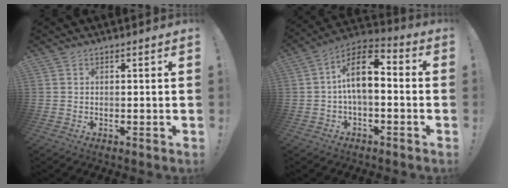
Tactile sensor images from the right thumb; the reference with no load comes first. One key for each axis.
{"total": 12.1, "fx": 1.0, "fy": 6.0, "fz": 10.5, "tx": -0.176, "ty": 0.006, "tz": 0.015}